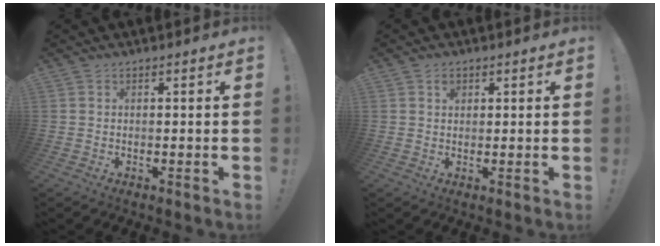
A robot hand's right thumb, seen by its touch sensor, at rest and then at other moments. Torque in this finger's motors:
{"motor_torque": [0.09, 0.31, -0.05, 0.10, 0.01]}